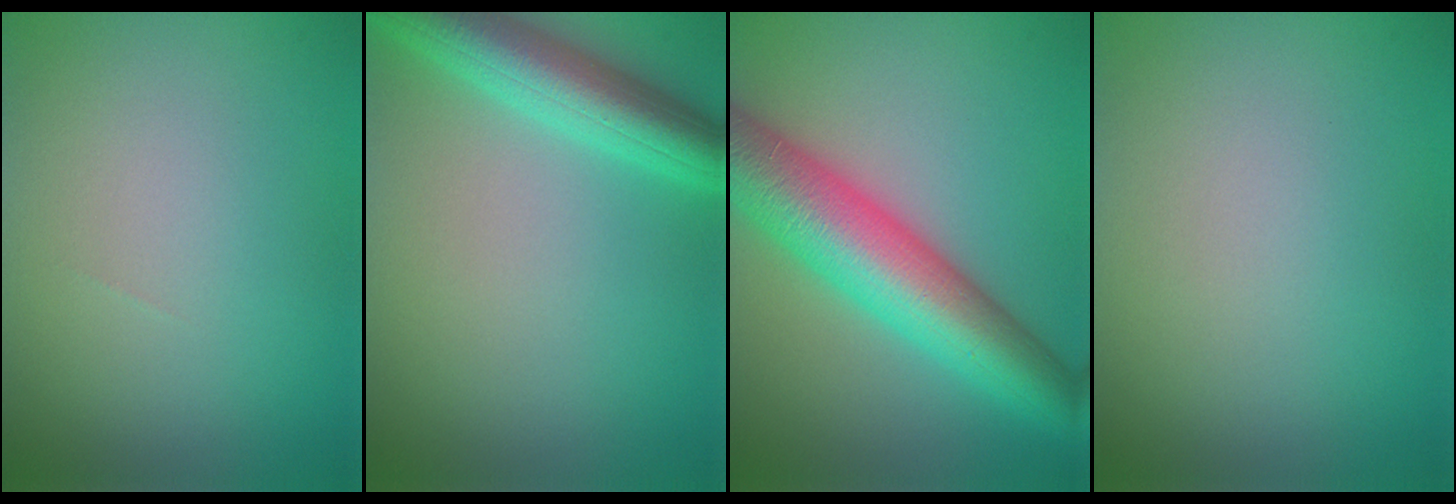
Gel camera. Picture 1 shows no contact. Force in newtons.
{"total": 6.0, "press": 6.0, "slide": 0.2}
{"total": 10.1, "press": 10.1, "slide": 0.2}
{"total": 0.0}